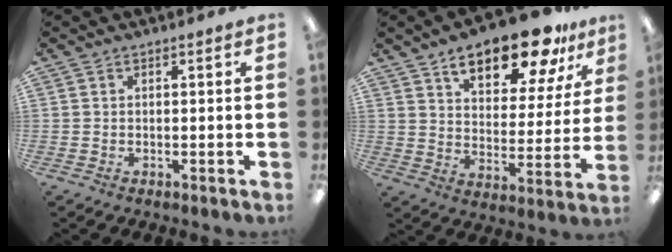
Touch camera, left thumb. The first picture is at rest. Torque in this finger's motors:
{"motor_torque": [0.66, 0.70, 1.25, -1.53, 0.14]}